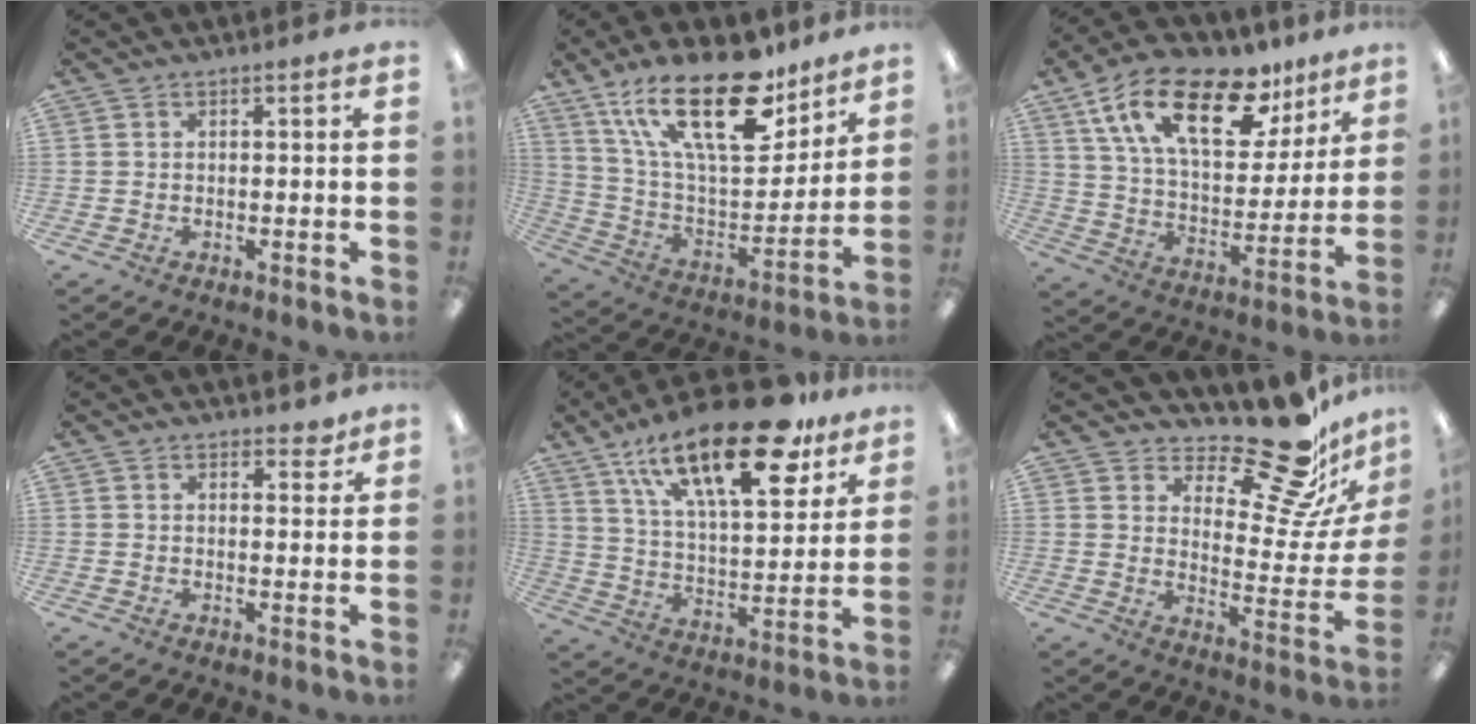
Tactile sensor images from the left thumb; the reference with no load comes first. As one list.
[{"total": 26.5, "force": [16.2, 11.0, 17.8], "torque": [-0.312, -0.091, 0.281]}, {"total": 23.2, "force": [13.2, 10.8, 15.8], "torque": [-0.271, -0.054, 0.228]}, {"total": 2.4, "force": [2.0, 1.1, 0.8], "torque": [-0.002, -0.007, 0.035]}, {"total": 26.0, "force": [15.8, 9.9, 18.0], "torque": [-0.284, -0.082, 0.264]}, {"total": 20.6, "force": [16.6, 6.2, 10.5], "torque": [-0.136, -0.132, 0.272]}]